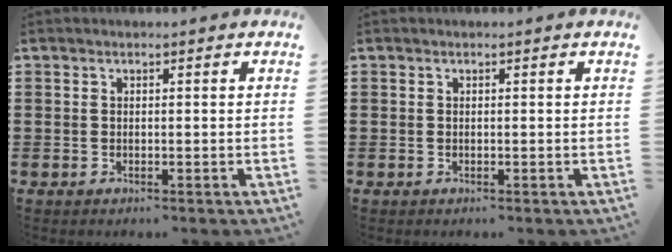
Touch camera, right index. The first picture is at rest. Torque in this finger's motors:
{"motor_torque": [-0.01, 0.01, 0.03, -0.01]}